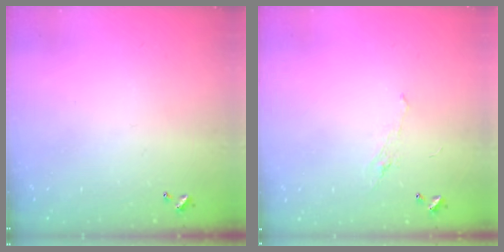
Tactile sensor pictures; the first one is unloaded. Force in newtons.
{"total": 2.2, "press": 2.1, "slide": 0.8}